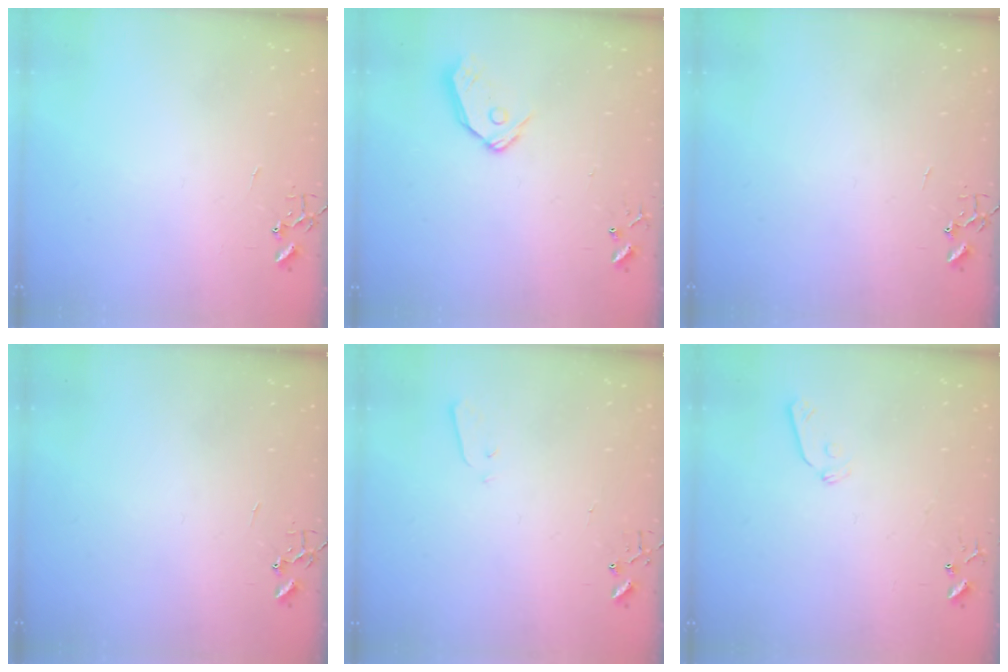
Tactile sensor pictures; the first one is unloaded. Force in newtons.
{"total": 9.3, "press": 9.2, "slide": 1.2}
{"total": 0.0}
{"total": 0.0}
{"total": 1.9, "press": 1.9, "slide": 0.4}
{"total": 5.9, "press": 5.8, "slide": 0.6}